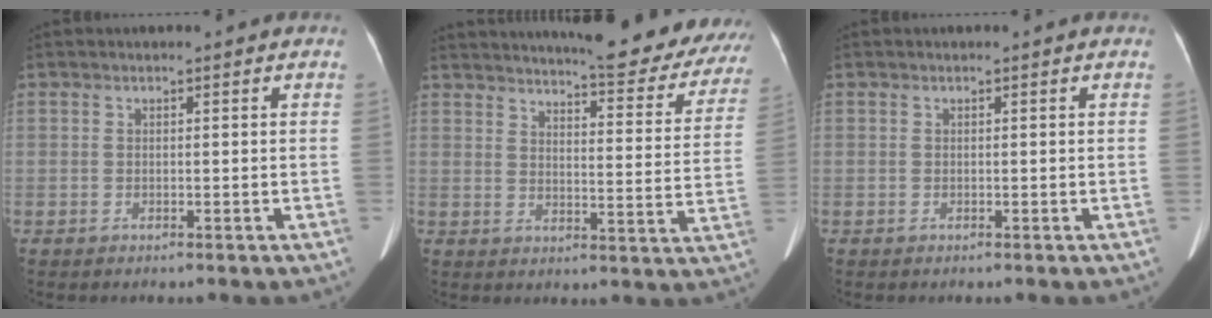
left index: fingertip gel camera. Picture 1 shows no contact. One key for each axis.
{"total": 26.0, "fx": 23.5, "fy": 4.3, "fz": 10.3, "tx": -0.141, "ty": -0.072, "tz": 0.270}
{"total": 0.0}